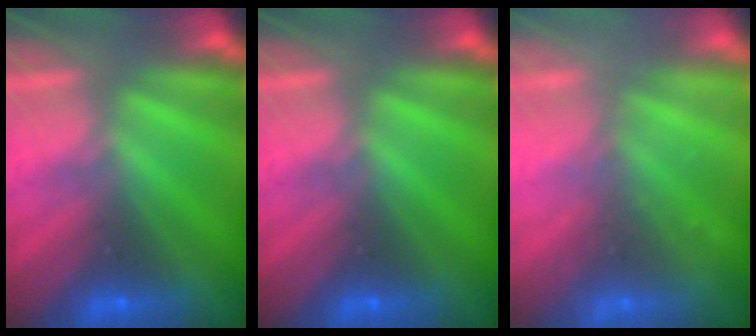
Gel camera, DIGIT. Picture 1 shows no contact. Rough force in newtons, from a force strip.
{"total": 0.0}
{"total": 2.3}